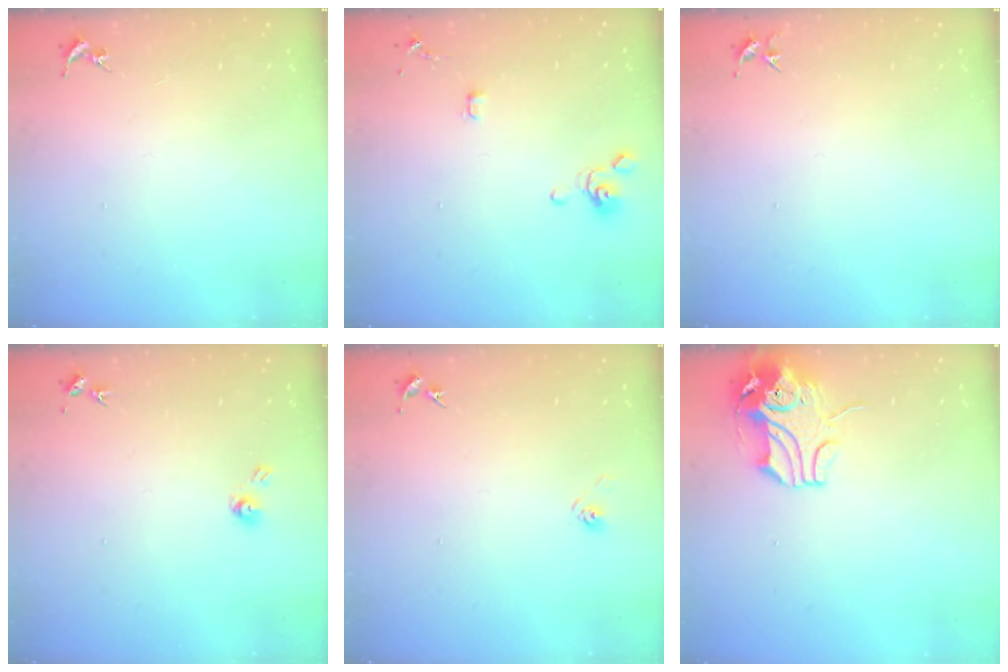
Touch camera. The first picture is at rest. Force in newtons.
{"total": 4.0, "press": 3.9, "slide": 0.9}
{"total": 3.7, "press": 3.7, "slide": 0.4}
{"total": 4.9, "press": 4.9, "slide": 0.5}
{"total": 2.9, "press": 2.6, "slide": 1.4}
{"total": 10.6, "press": 10.5, "slide": 1.9}